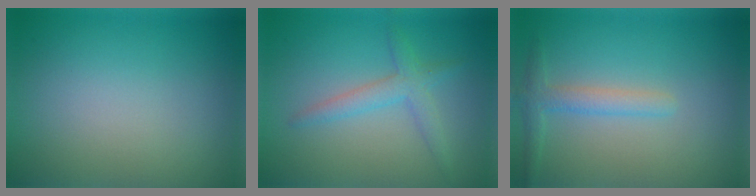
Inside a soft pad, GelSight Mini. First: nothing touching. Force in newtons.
{"total": 2.4, "press": 2.4, "slide": 0.3}
{"total": 2.1, "press": 2.1, "slide": 0.1}